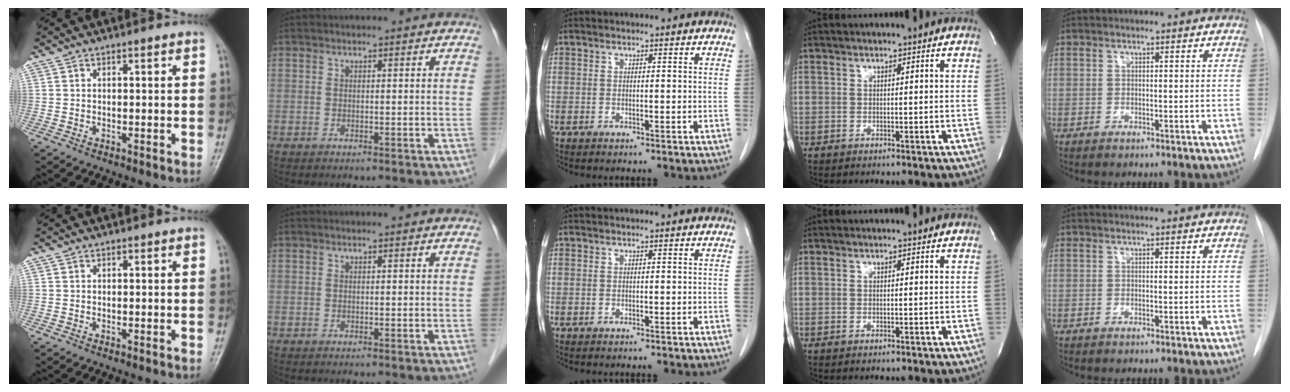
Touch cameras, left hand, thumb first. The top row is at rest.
{}